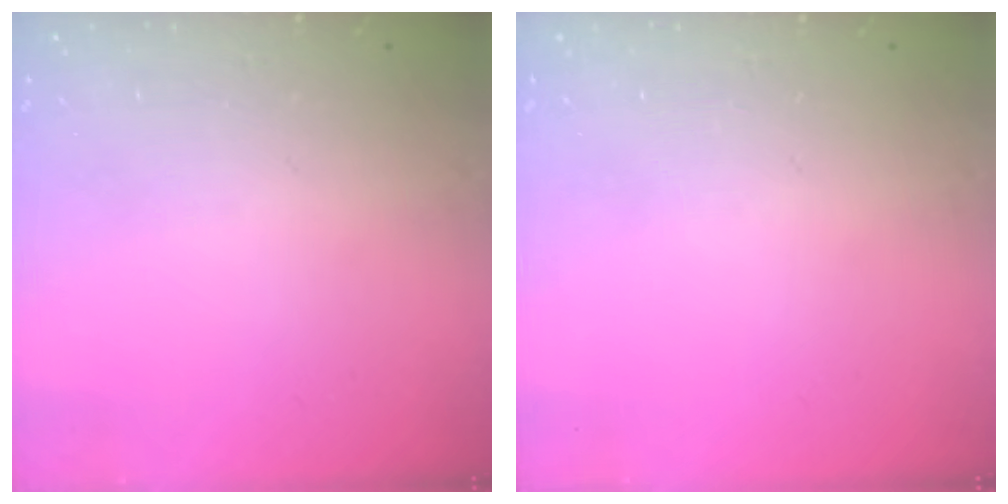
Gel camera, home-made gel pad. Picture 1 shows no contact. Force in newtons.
{"total": 0.0}